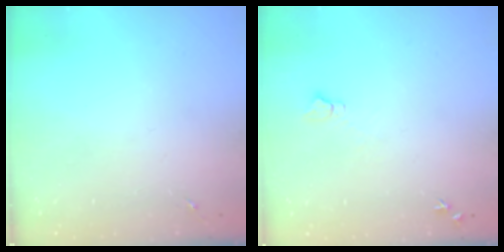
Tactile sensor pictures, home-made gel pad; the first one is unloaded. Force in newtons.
{"total": 4.6, "press": 4.6, "slide": 0.6}